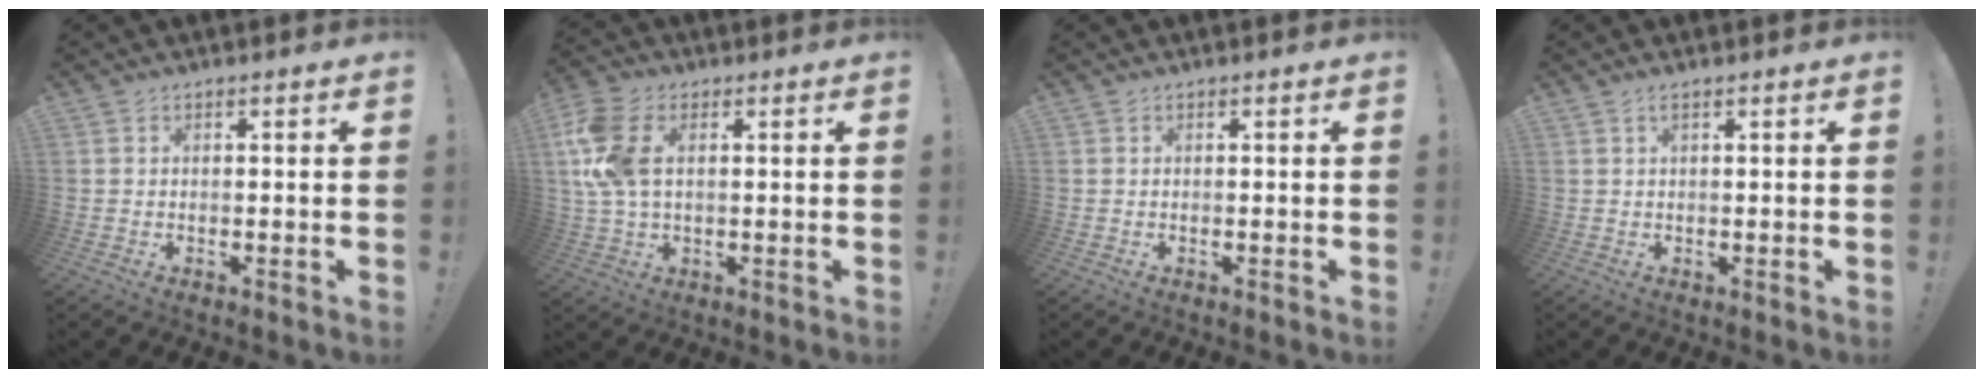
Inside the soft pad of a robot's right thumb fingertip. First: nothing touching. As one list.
[{"total": 11.6, "force": [2.5, 7.0, 8.9], "torque": [-0.186, 0.002, 0.050]}, {"total": 0.0}, {"total": 0.9, "force": [0.5, 0.1, 0.8], "torque": [-0.011, -0.002, 0.007]}]